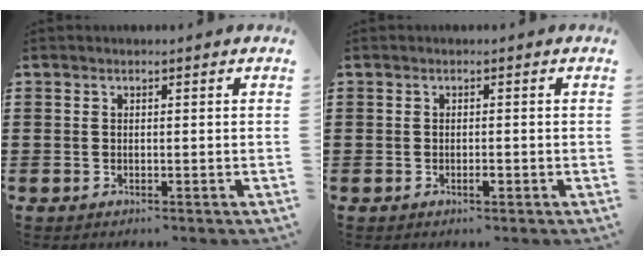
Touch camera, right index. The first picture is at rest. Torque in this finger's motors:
{"motor_torque": [0.49, 0.54, 0.02, 0.00]}